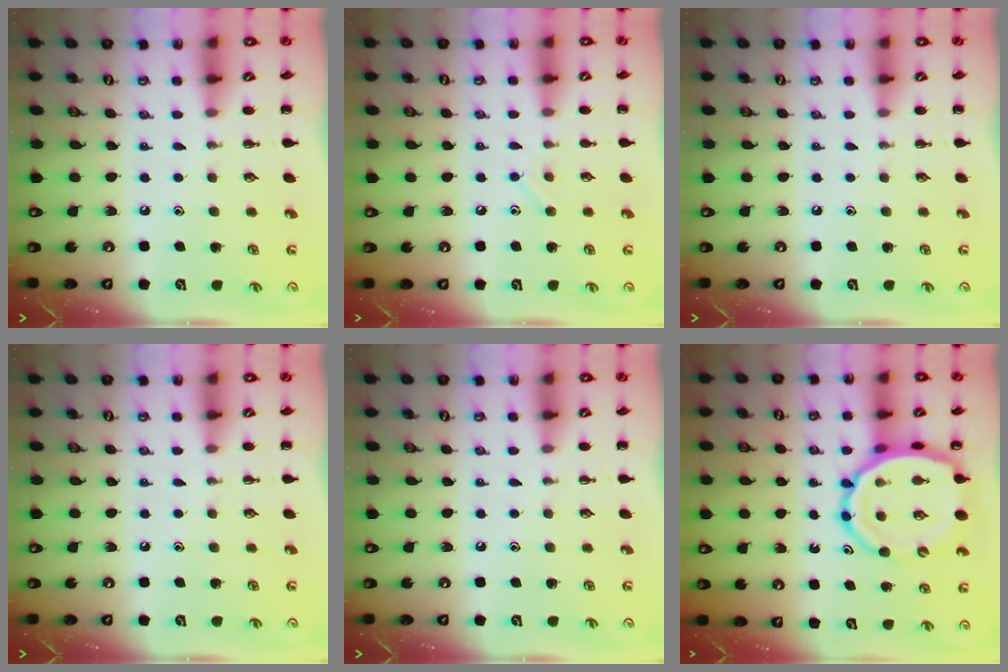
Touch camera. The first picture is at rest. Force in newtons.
{"total": 6.5, "press": 6.3, "slide": 1.7}
{"total": 0.0}
{"total": 0.0}
{"total": 0.0}
{"total": 14.6, "press": 14.2, "slide": 3.5}